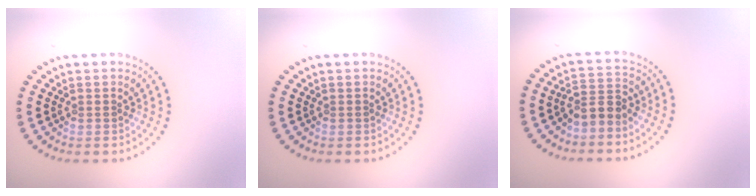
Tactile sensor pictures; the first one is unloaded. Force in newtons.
{"total": 0.0}
{"total": 2.6, "press": 2.2, "slide": 1.4}